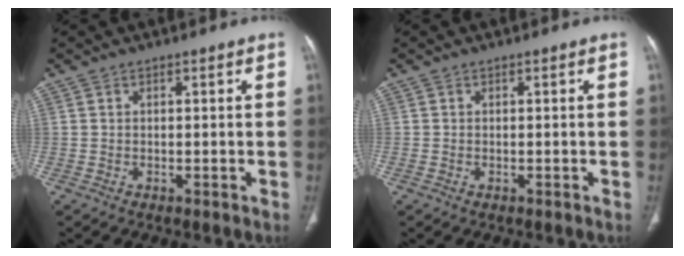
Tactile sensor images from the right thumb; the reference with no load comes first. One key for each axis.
{"total": 0.0}